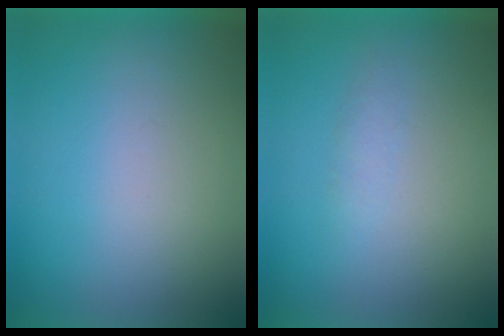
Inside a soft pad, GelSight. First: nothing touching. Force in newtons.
{"total": 1.5}